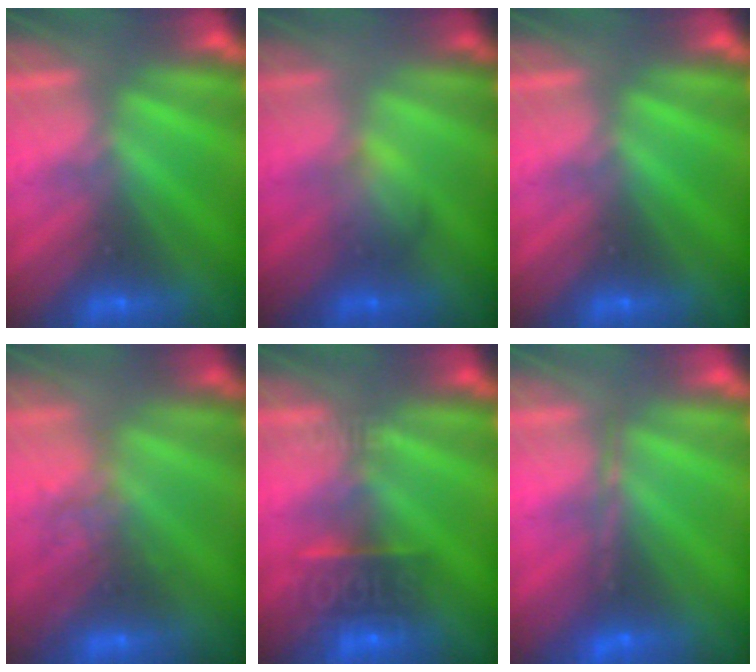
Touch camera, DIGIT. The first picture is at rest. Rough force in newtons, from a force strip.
{"total": 2.2}
{"total": 0.0}
{"total": 2.8}
{"total": 6.5}
{"total": 1.7}